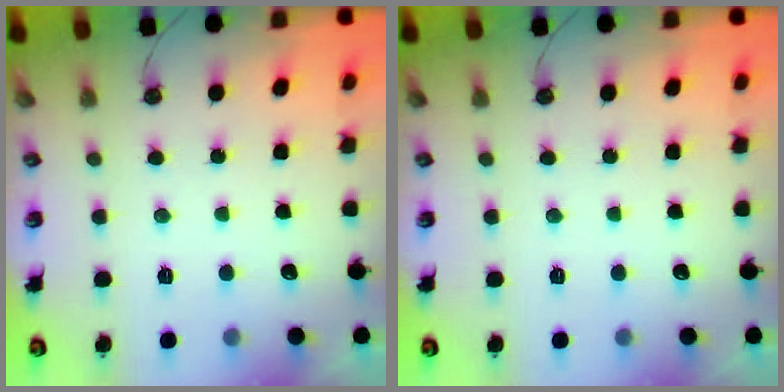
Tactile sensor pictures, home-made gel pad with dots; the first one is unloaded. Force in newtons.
{"total": 0.0}